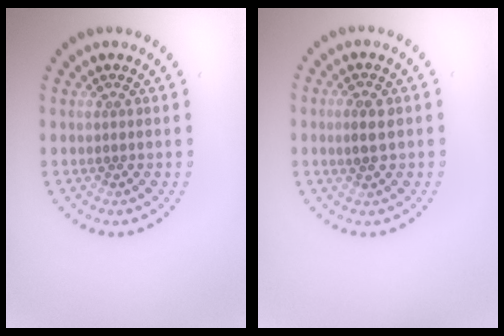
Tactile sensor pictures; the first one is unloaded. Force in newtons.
{"total": 2.0, "press": 2.0, "slide": 0.3}